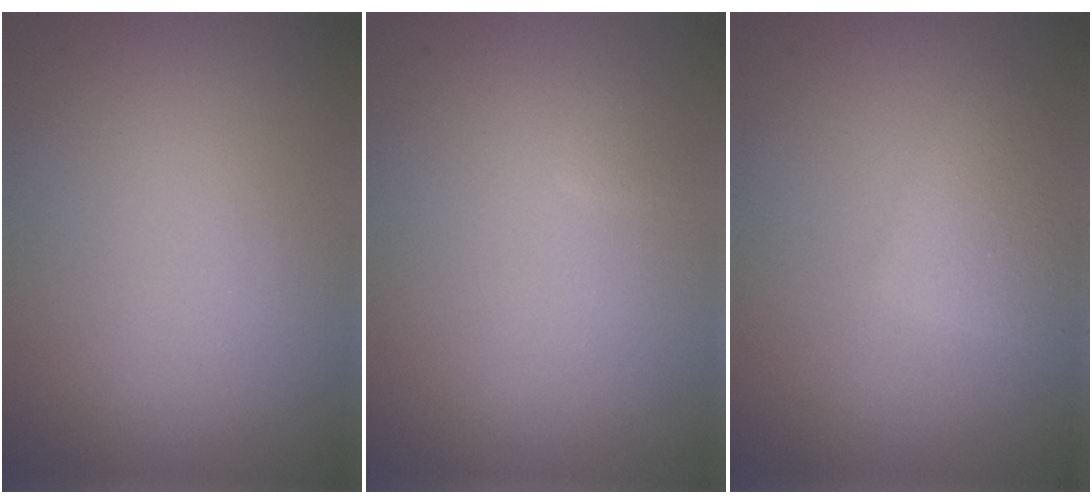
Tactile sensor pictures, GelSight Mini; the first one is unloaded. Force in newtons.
{"total": 0.6, "press": 0.6, "slide": 0.0}
{"total": 2.7, "press": 2.7, "slide": 0.1}